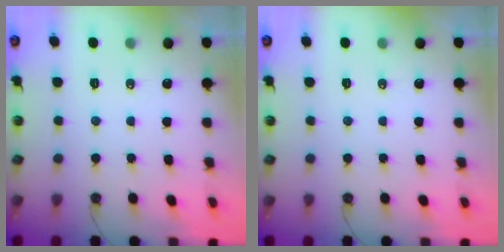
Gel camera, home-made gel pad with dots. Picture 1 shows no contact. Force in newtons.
{"total": 0.0}